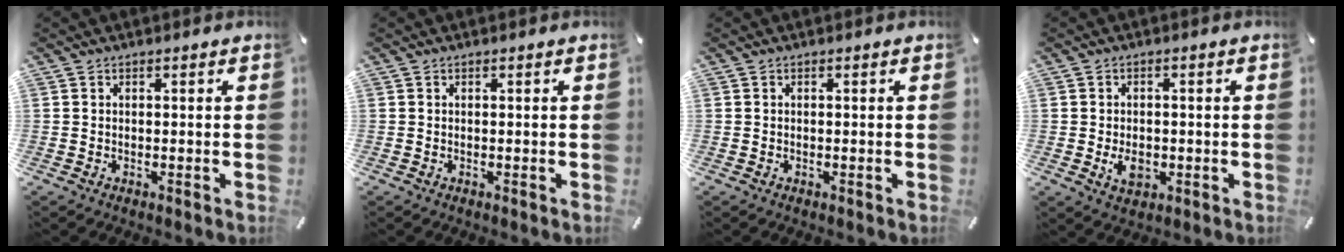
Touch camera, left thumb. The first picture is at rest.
{"total": 0.0}
{"total": 0.0}
{"total": 4.7, "force": [-1.0, 3.3, 3.2], "torque": [-0.060, -0.002, -0.020]}